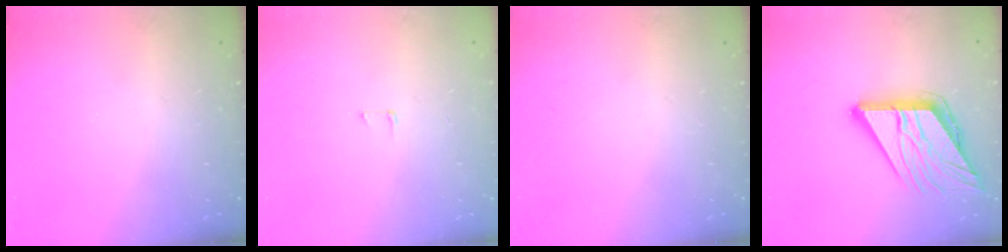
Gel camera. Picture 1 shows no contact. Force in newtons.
{"total": 5.0, "press": 4.9, "slide": 0.4}
{"total": 0.0}
{"total": 17.6, "press": 17.5, "slide": 2.0}